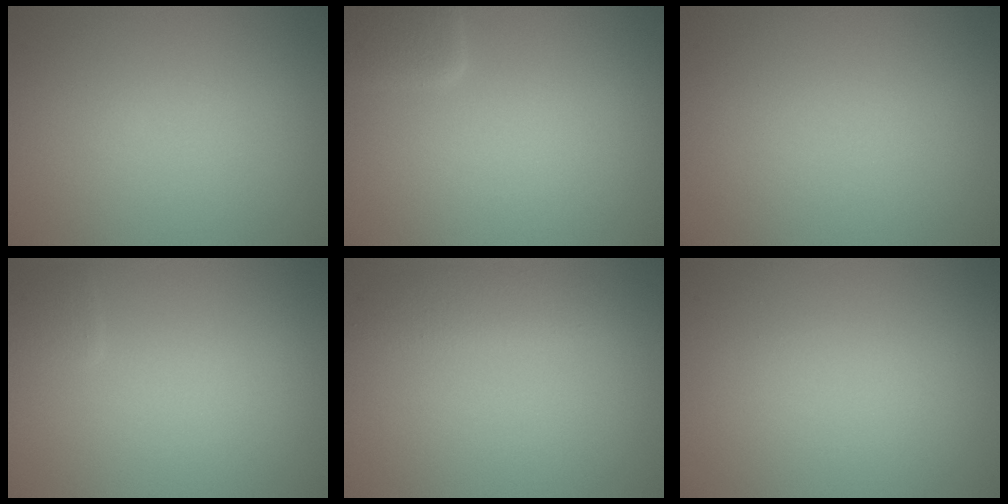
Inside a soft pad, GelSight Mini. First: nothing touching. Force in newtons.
{"total": 2.5, "press": 2.5, "slide": 0.2}
{"total": 0.0}
{"total": 0.9, "press": 0.9, "slide": 0.1}
{"total": 1.7, "press": 1.7, "slide": 0.1}
{"total": 0.0}